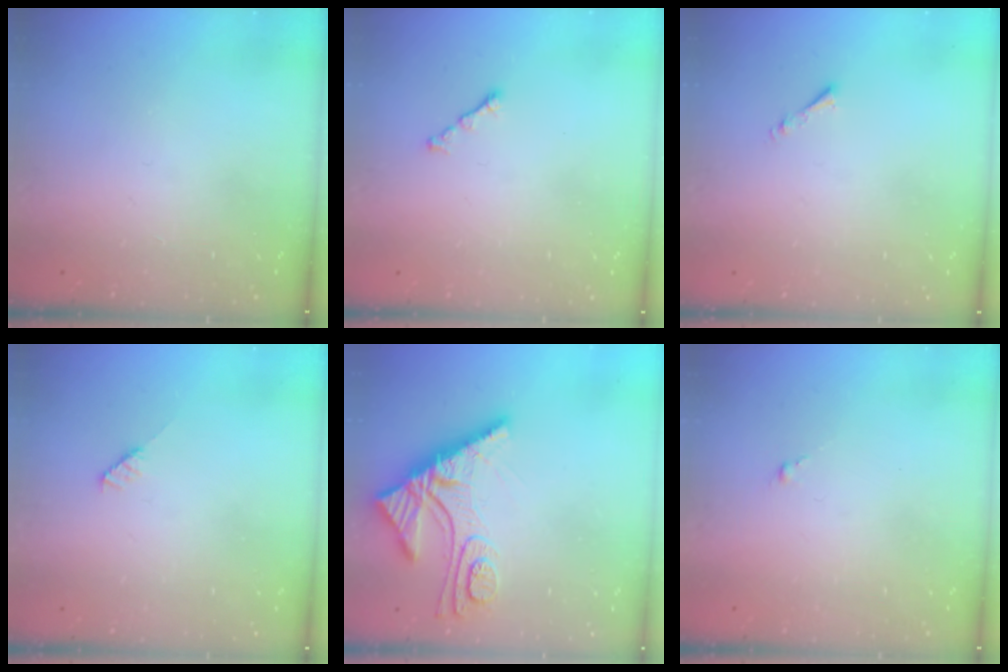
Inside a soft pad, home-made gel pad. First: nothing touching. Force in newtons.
{"total": 1.2, "press": 1.1, "slide": 0.5}
{"total": 0.8, "press": 0.7, "slide": 0.3}
{"total": 3.0, "press": 3.0, "slide": 0.2}
{"total": 11.9, "press": 11.9, "slide": 1.0}
{"total": 0.5, "press": 0.4, "slide": 0.4}